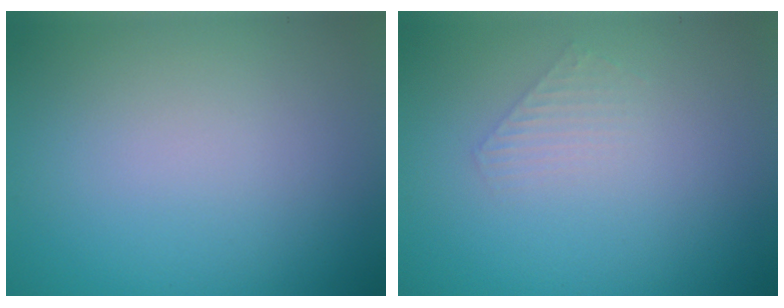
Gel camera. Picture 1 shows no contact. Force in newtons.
{"total": 1.3, "press": 1.3, "slide": 0.2}